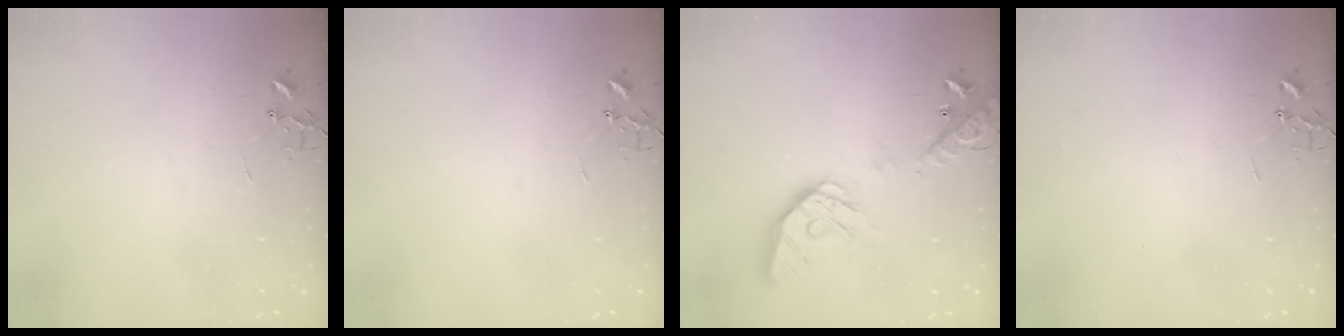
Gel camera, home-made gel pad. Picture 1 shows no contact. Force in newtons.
{"total": 0.0}
{"total": 16.7, "press": 16.5, "slide": 2.5}
{"total": 0.0}